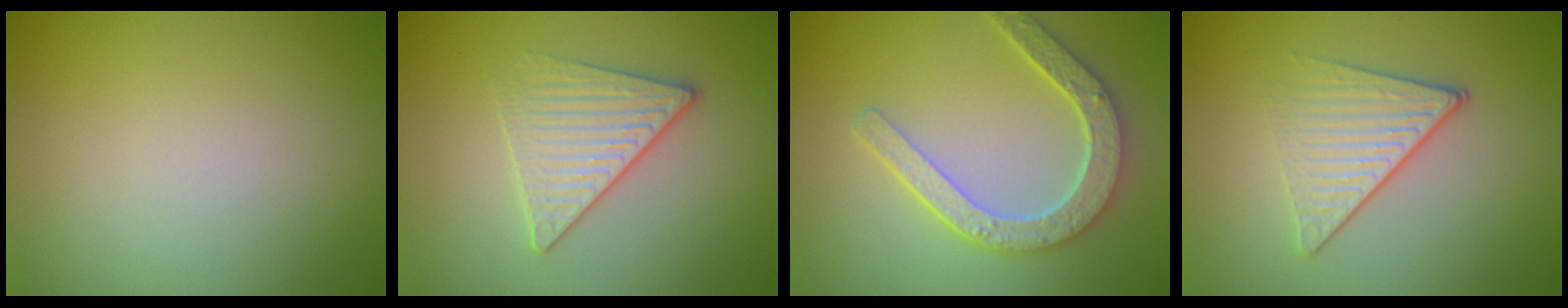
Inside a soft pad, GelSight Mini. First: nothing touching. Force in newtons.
{"total": 2.7, "press": 2.4, "slide": 1.2}
{"total": 5.0, "press": 4.0, "slide": 3.1}
{"total": 3.8, "press": 2.8, "slide": 2.5}